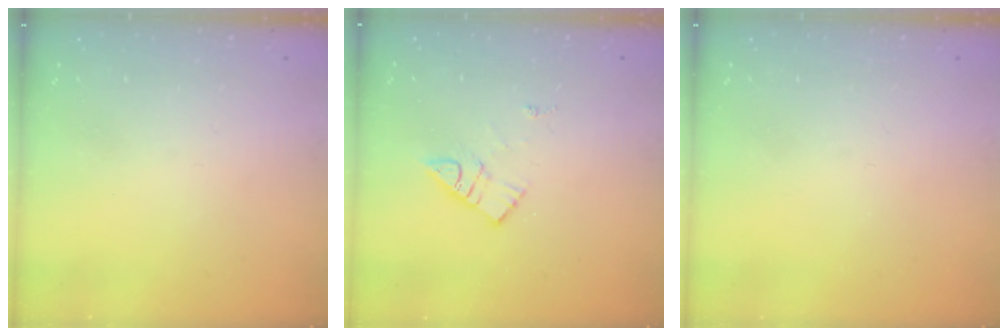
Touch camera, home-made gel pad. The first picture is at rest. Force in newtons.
{"total": 9.3, "press": 9.3, "slide": 0.5}
{"total": 0.0}